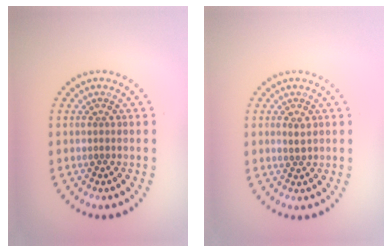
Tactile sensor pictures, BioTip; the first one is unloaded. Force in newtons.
{"total": 1.0, "press": 1.0, "slide": 0.1}